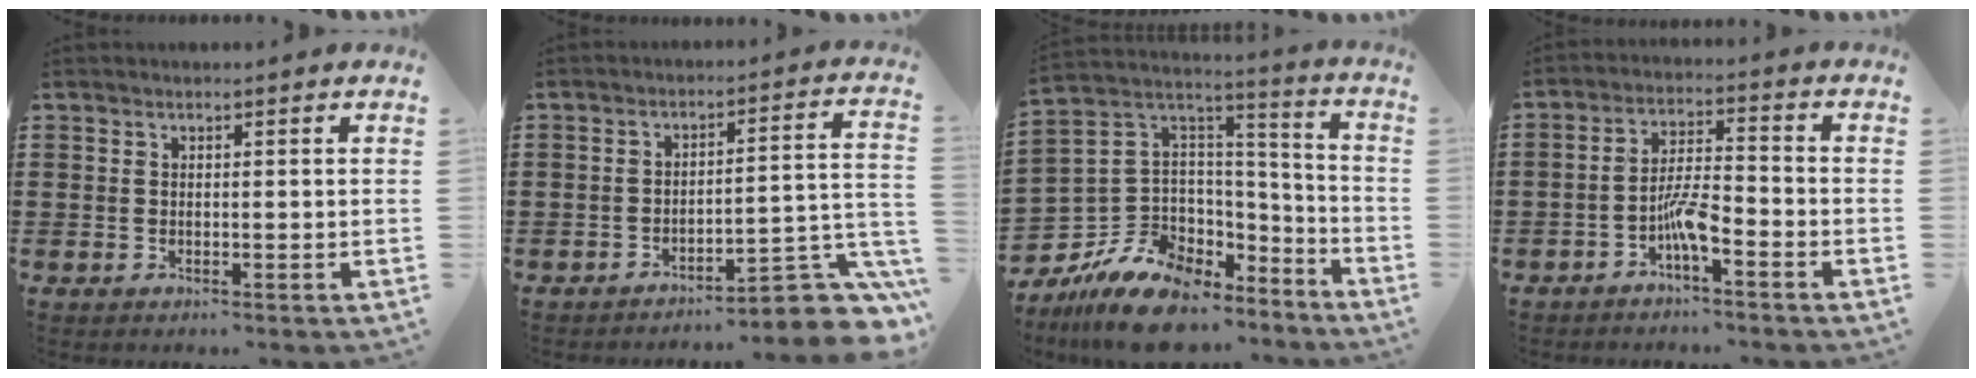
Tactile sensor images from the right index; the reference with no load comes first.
{"total": 6.7, "force": [-5.1, 1.6, 4.2], "torque": [-0.046, -0.009, -0.098]}
{"total": 12.6, "force": [-9.1, 7.4, 4.7], "torque": [-0.123, 0.018, -0.168]}
{"total": 5.3, "force": [-2.8, 1.3, 4.2], "torque": [-0.094, 0.002, -0.057]}